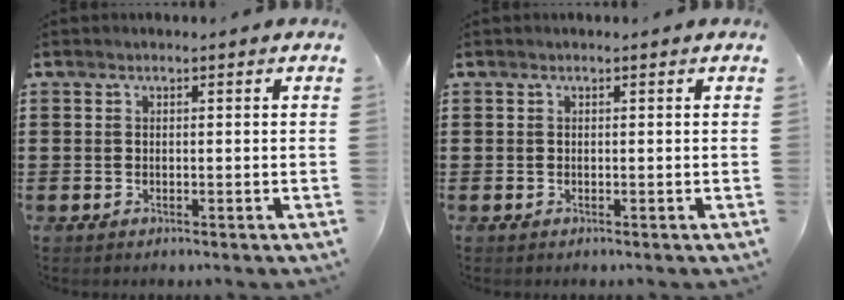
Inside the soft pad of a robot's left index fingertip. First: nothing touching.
{"total": 0.0}